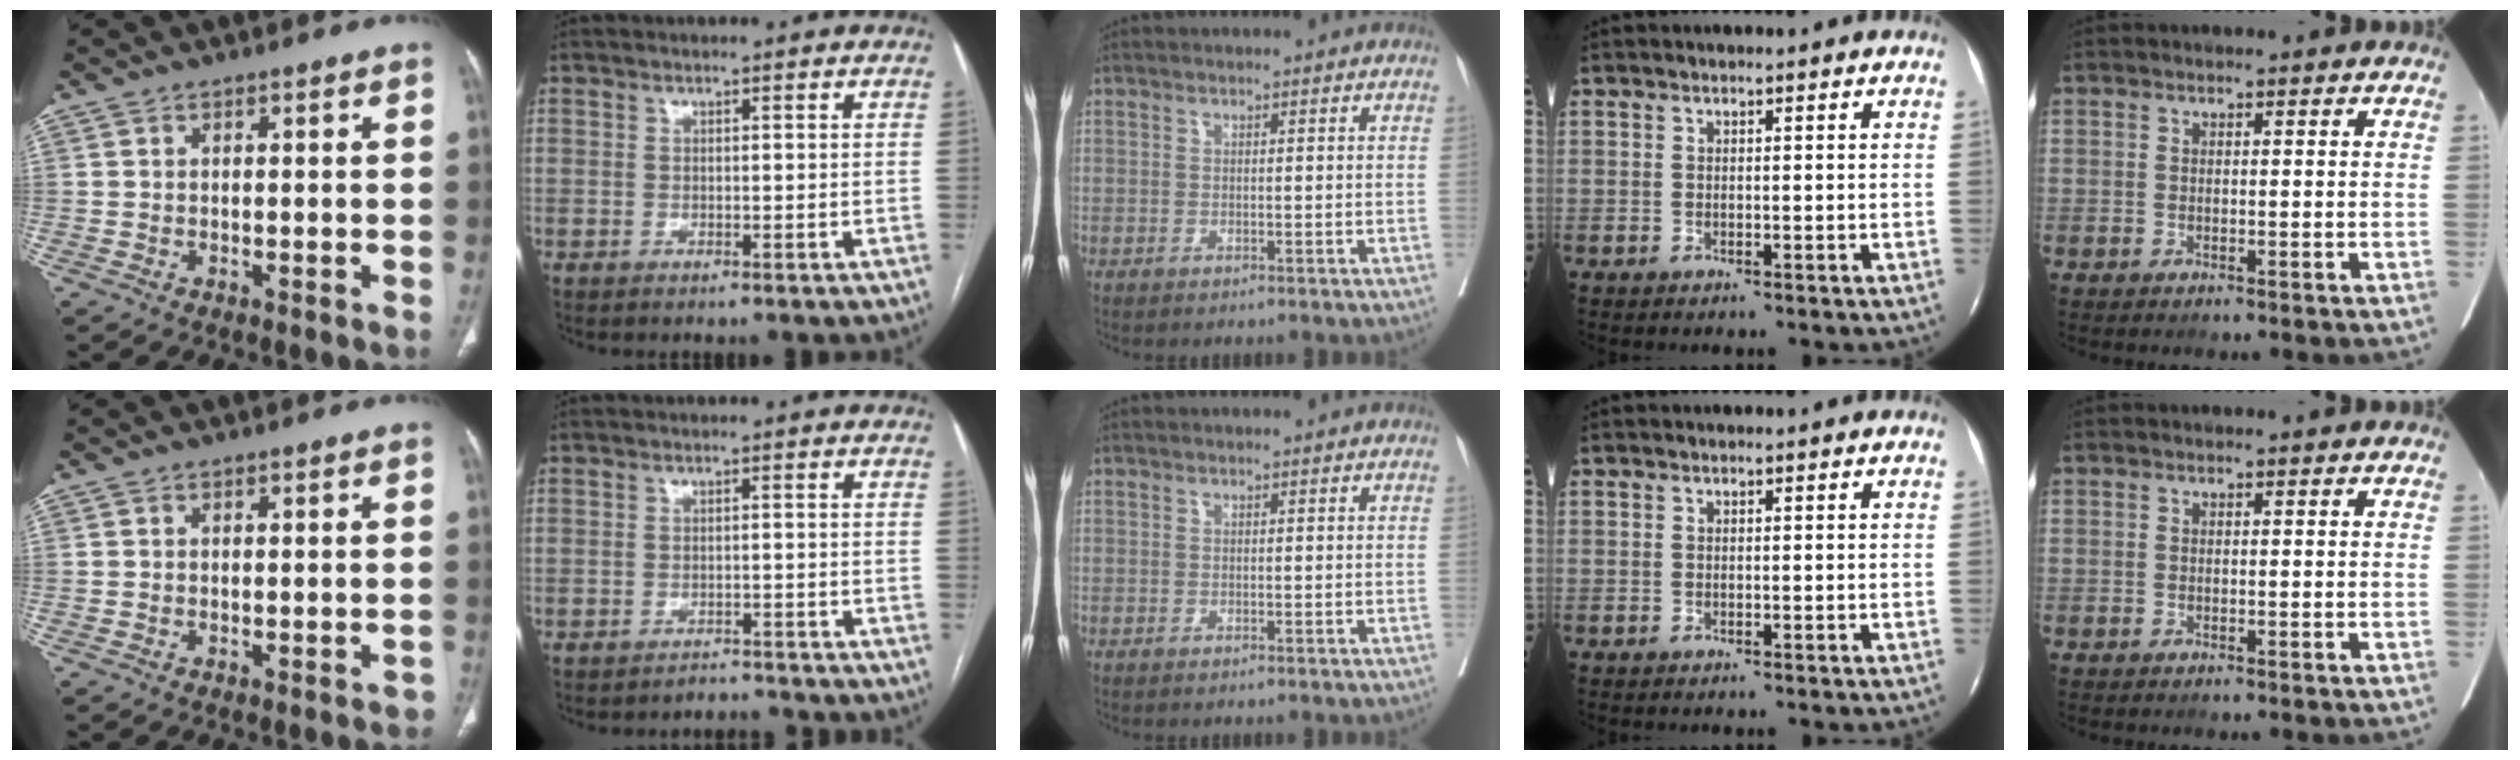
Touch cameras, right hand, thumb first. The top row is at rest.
{"thumb": {"total": 1.0, "force": [-0.5, 0.8, -0.4], "torque": [0.014, 0.009, -0.003]}, "index": {"total": 2.3, "force": [-2.1, 0.3, -0.7], "torque": [0.011, -0.004, -0.028]}}